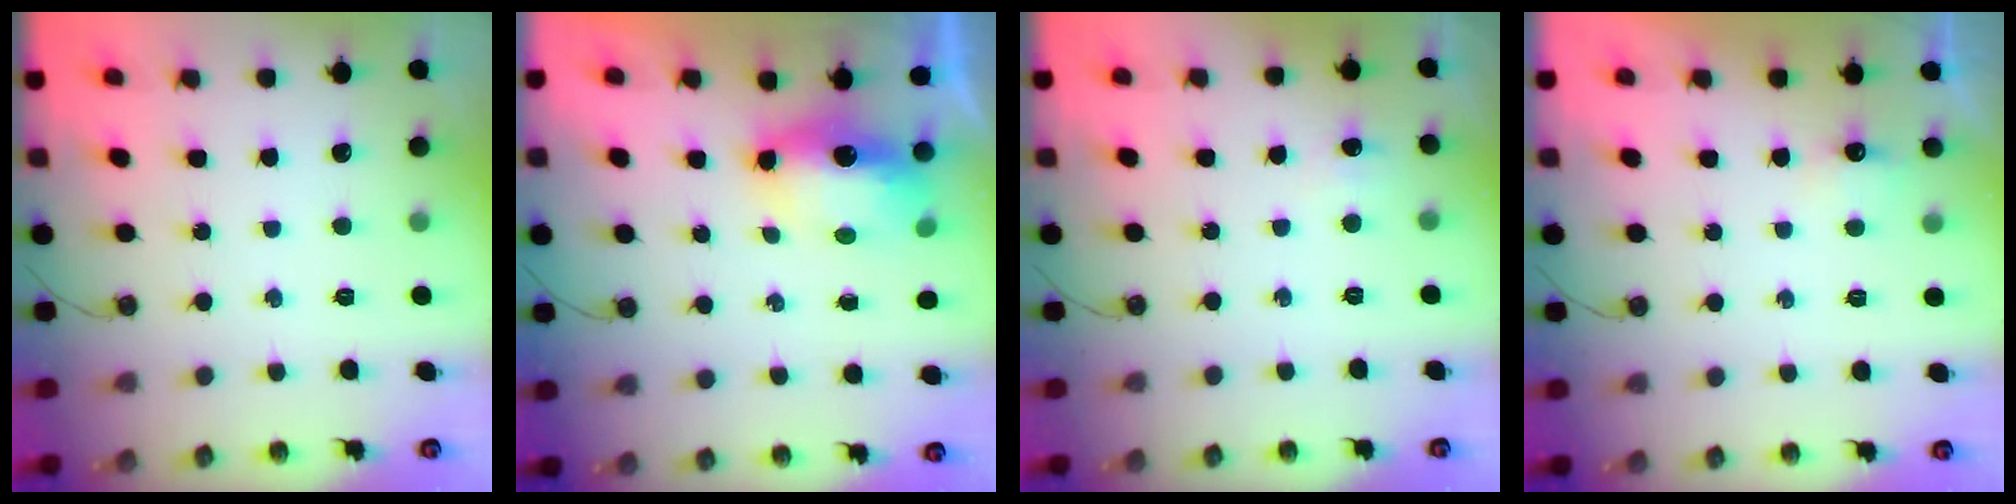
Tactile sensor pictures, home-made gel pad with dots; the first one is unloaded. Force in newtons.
{"total": 8.2, "press": 8.1, "slide": 0.9}
{"total": 2.3, "press": 2.0, "slide": 1.0}
{"total": 3.9, "press": 3.9, "slide": 0.7}